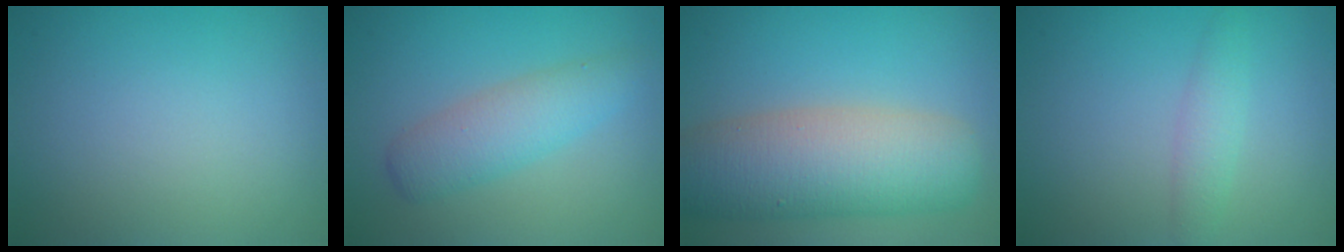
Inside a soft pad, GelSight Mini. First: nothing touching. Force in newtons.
{"total": 3.6, "press": 3.6, "slide": 0.1}
{"total": 9.1, "press": 9.1, "slide": 0.6}
{"total": 1.8, "press": 1.8, "slide": 0.1}